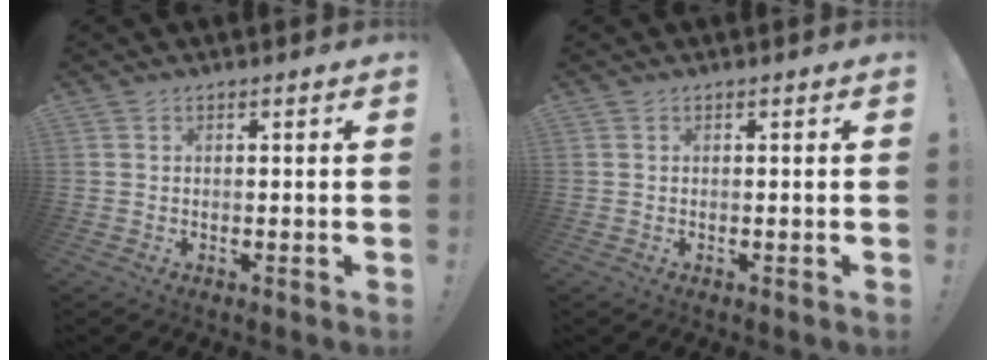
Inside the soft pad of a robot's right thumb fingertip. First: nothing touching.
{"total": 0.0}